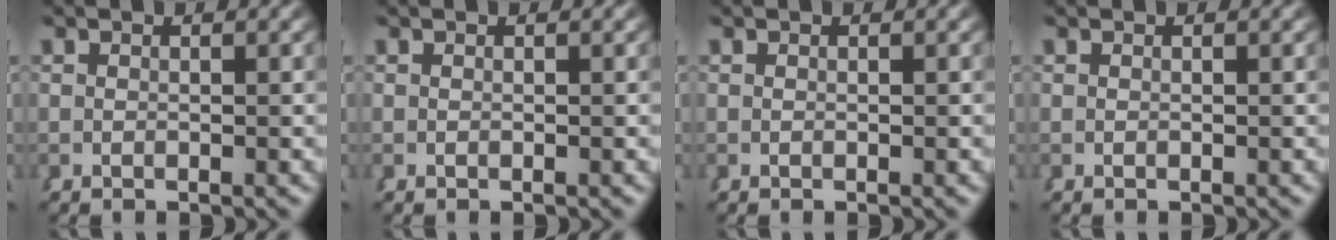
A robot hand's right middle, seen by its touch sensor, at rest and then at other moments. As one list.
[{"total": 0.0}, {"total": 0.0}, {"total": 0.0}]